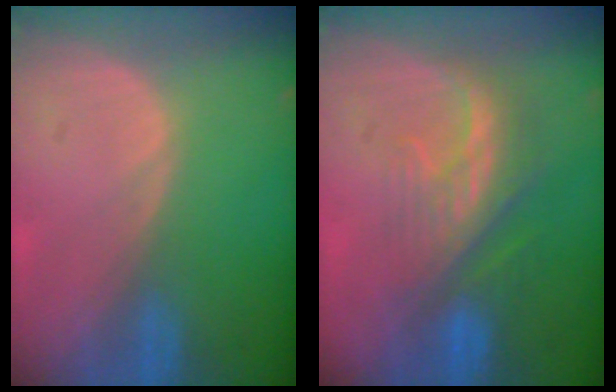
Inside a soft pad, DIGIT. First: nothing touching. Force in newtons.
{"total": 8.3, "press": 7.5, "slide": 3.5}